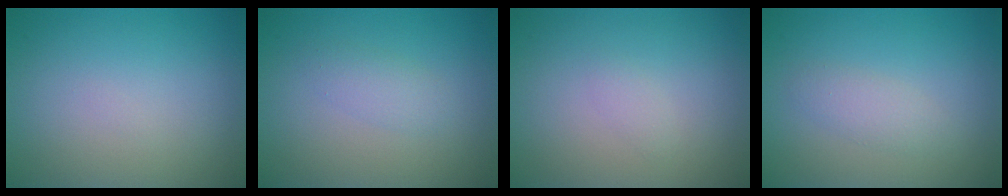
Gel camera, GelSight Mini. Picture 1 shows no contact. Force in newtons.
{"total": 1.5, "press": 1.5, "slide": 0.1}
{"total": 0.8, "press": 0.8, "slide": 0.0}
{"total": 1.6, "press": 1.6, "slide": 0.0}